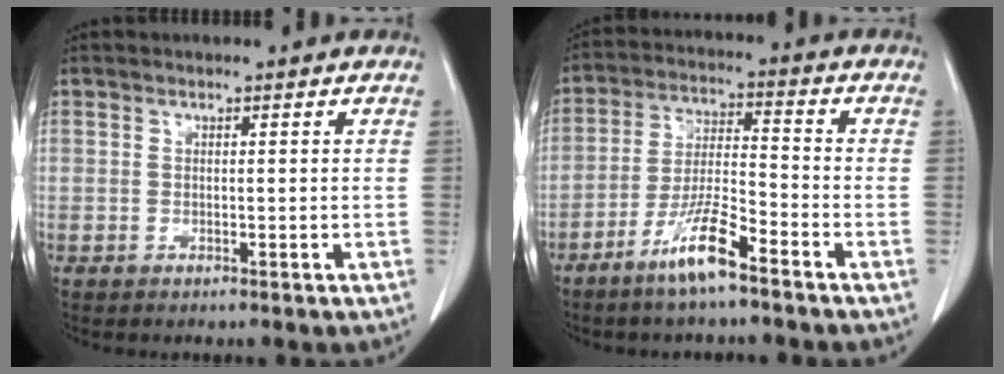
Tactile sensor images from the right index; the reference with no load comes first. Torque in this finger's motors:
{"motor_torque": [0.57, -0.53, 0.27, 0.10]}